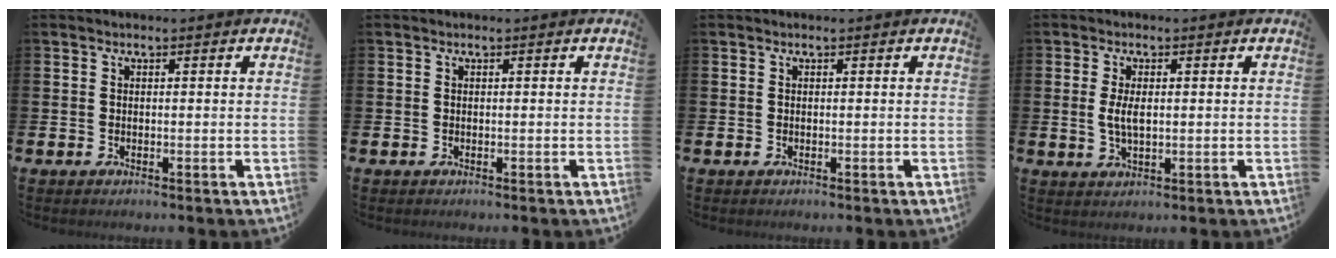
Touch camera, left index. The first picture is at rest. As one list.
[{"total": 0.0}, {"total": 0.0}, {"total": 3.3, "force": [0.4, 1.5, 2.9], "torque": [-0.047, 0.002, 0.002]}]